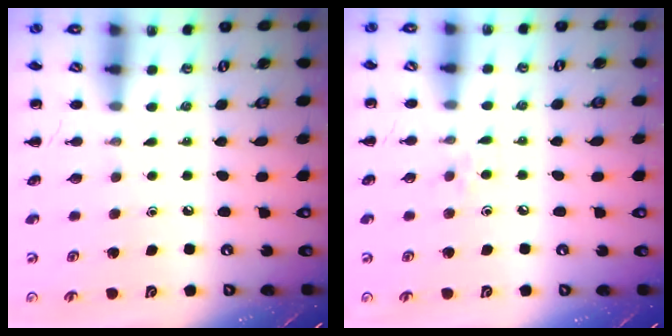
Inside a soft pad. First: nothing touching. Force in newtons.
{"total": 4.5, "press": 4.1, "slide": 1.8}